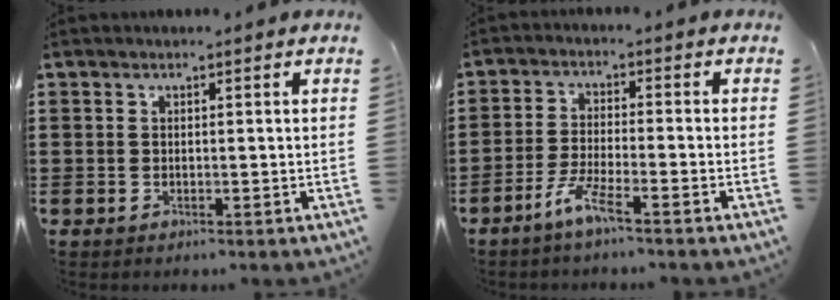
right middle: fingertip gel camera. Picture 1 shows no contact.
{"total": 5.0, "force": [-3.4, 0.3, 3.6], "torque": [-0.081, -0.009, -0.064]}